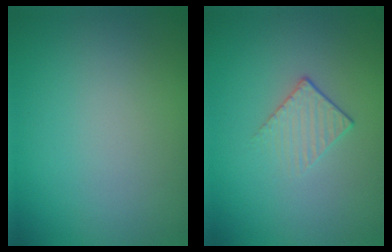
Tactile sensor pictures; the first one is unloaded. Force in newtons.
{"total": 1.5, "press": 0.9, "slide": 1.2}